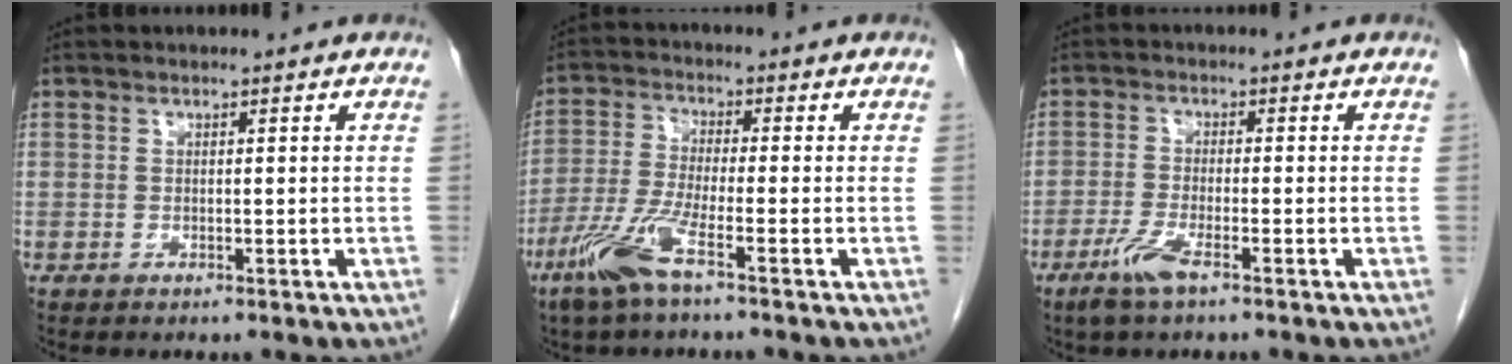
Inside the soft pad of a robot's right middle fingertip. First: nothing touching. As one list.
[{"total": 7.2, "force": [-4.2, 0.2, 5.8], "torque": [-0.133, -0.011, -0.089]}, {"total": 4.2, "force": [-2.7, 0.4, 3.2], "torque": [-0.075, -0.009, -0.055]}]